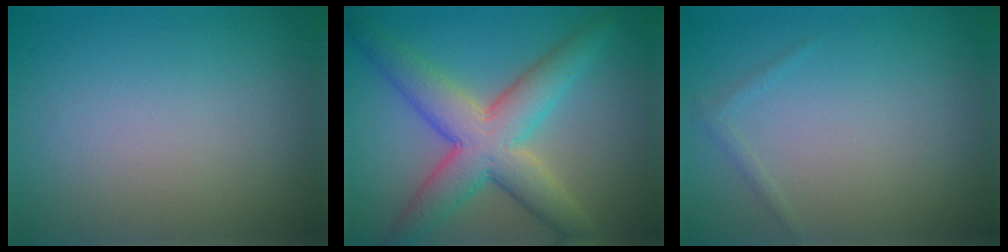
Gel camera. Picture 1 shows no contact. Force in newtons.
{"total": 7.5, "press": 7.5, "slide": 0.3}
{"total": 0.6, "press": 0.6, "slide": 0.1}